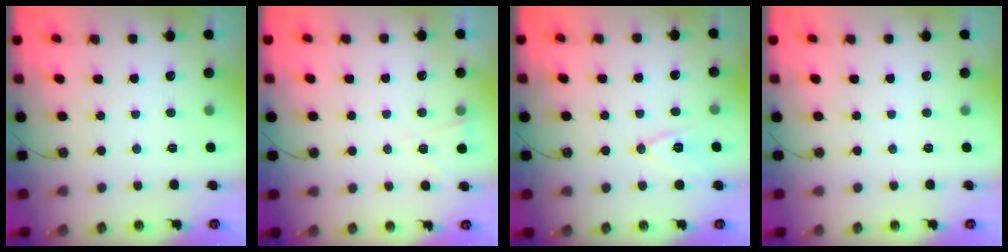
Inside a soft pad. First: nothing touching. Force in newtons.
{"total": 2.7, "press": 2.1, "slide": 1.6}
{"total": 10.0, "press": 9.3, "slide": 3.6}
{"total": 0.0}